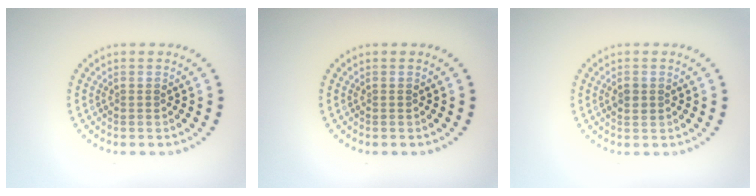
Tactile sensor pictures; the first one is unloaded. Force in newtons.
{"total": 0.0}
{"total": 1.0, "press": 1.0, "slide": 0.2}